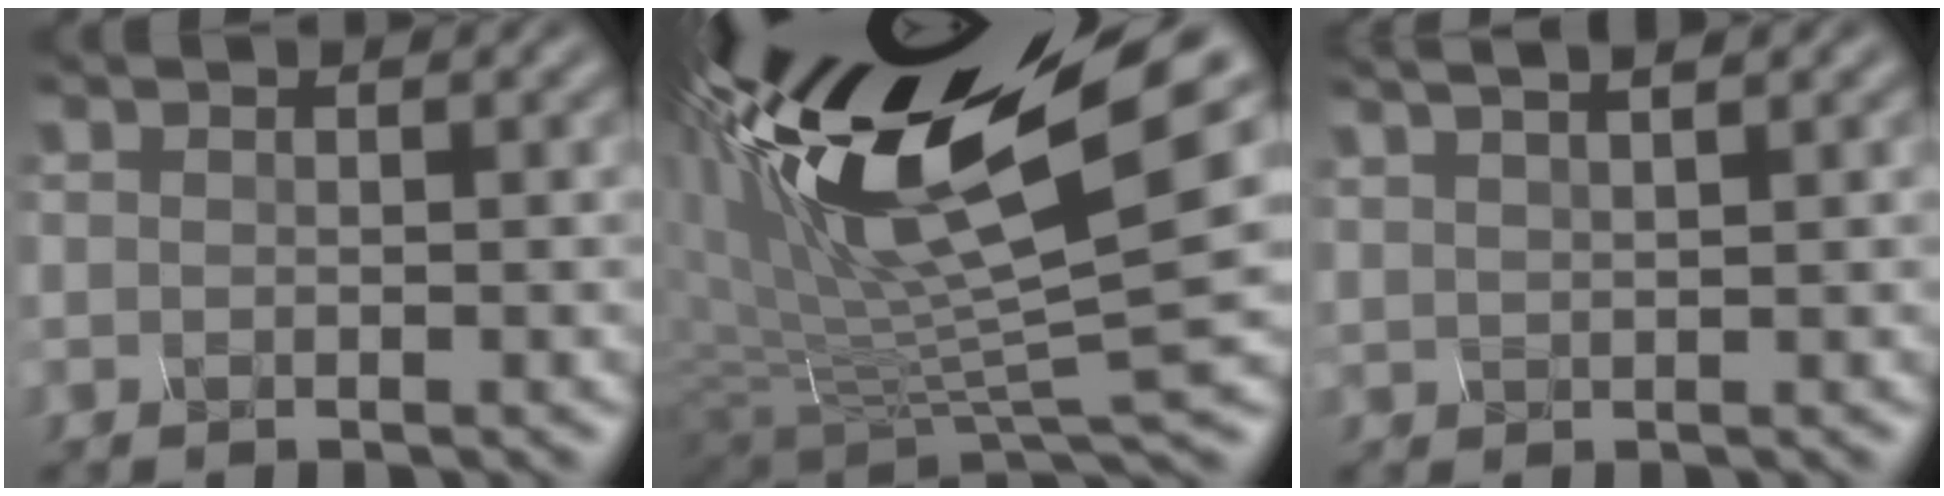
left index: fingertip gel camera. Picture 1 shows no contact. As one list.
[{"total": 14.0, "force": [7.4, 3.1, 11.4], "torque": [-0.228, 0.019, 0.139]}, {"total": 3.6, "force": [3.1, 0.6, 1.7], "torque": [-0.019, 0.040, 0.028]}]